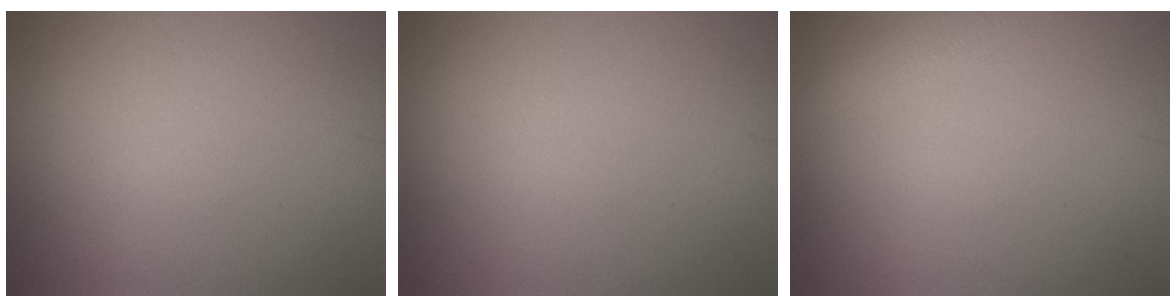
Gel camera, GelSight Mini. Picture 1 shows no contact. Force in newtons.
{"total": 0.0}
{"total": 1.6, "press": 1.6, "slide": 0.2}